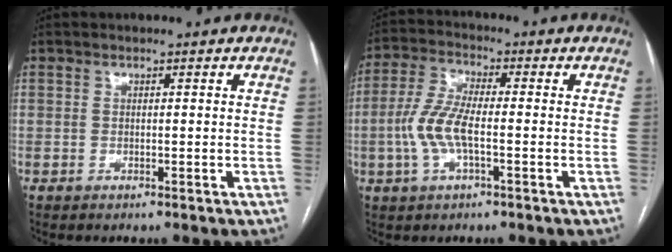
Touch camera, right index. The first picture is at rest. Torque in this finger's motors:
{"motor_torque": [0.30, -0.15, 0.54, 0.17]}